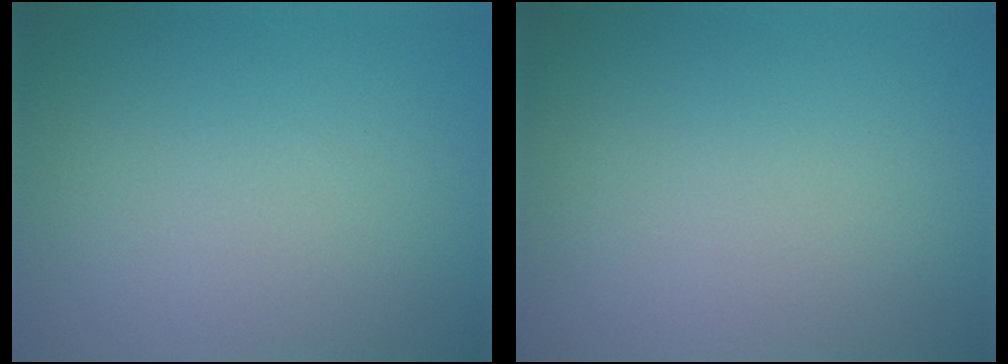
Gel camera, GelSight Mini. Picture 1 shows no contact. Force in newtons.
{"total": 0.0}